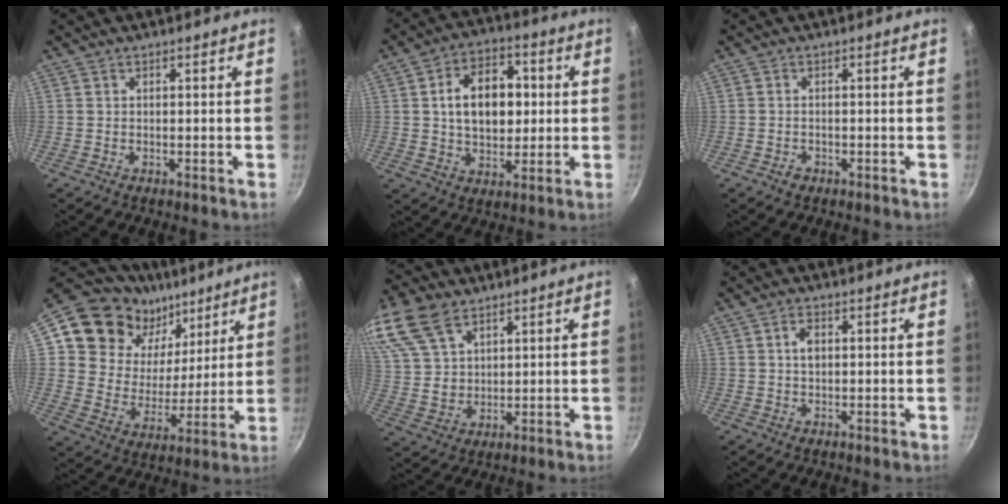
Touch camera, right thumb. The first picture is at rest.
{"total": 13.8, "force": [1.6, 9.3, 10.0], "torque": [-0.124, 0.012, 0.021]}
{"total": 1.4, "force": [-0.9, 0.9, 0.5], "torque": [-0.011, 0.008, -0.013]}
{"total": 21.2, "force": [12.2, 14.4, 9.7], "torque": [-0.130, -0.060, 0.208]}
{"total": 15.2, "force": [8.7, 9.7, 7.9], "torque": [-0.158, -0.003, 0.178]}
{"total": 2.5, "force": [0.5, 1.5, 1.9], "torque": [-0.027, 0.002, 0.007]}